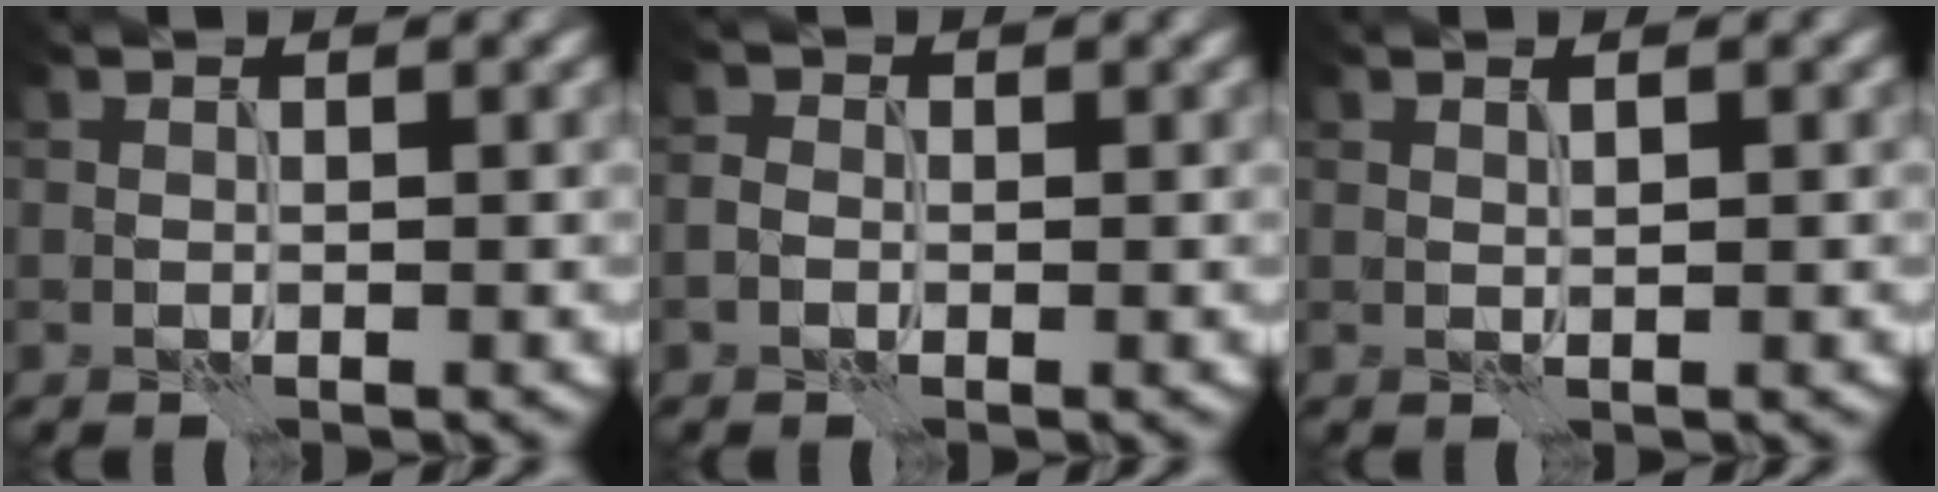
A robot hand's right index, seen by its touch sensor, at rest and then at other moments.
{"total": 1.1, "force": [-0.5, 1.0, 0.4], "torque": [-0.008, 0.000, -0.008]}
{"total": 0.6, "force": [0.2, 0.1, 0.6], "torque": [-0.008, 0.002, 0.004]}